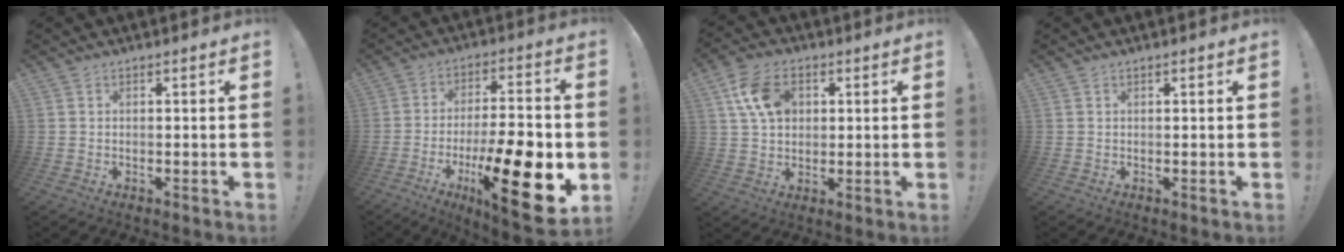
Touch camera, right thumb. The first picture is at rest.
{"total": 21.0, "force": [-5.7, 5.9, 19.3], "torque": [-0.288, 0.018, -0.078]}
{"total": 11.5, "force": [3.9, 8.2, 7.1], "torque": [-0.121, 0.004, 0.076]}
{"total": 0.6, "force": [0.4, 0.0, 0.4], "torque": [-0.005, -0.001, 0.006]}